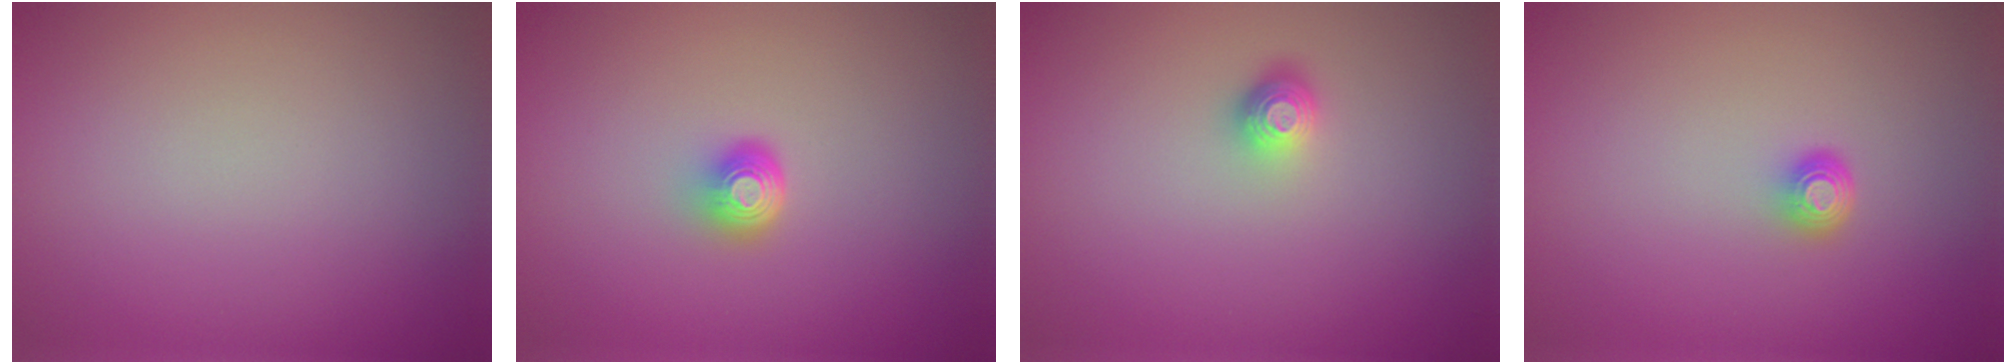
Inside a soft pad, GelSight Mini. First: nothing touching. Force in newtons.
{"total": 2.0, "press": 1.4, "slide": 1.4}
{"total": 1.5, "press": 1.1, "slide": 1.0}
{"total": 1.4, "press": 1.1, "slide": 1.0}